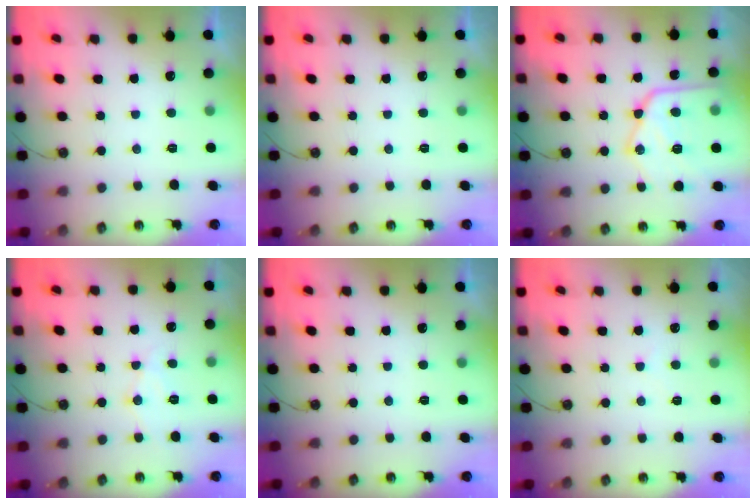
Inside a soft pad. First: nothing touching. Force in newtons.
{"total": 0.0}
{"total": 18.3, "press": 18.3, "slide": 1.3}
{"total": 7.3, "press": 7.3, "slide": 0.6}
{"total": 0.0}
{"total": 3.9, "press": 3.9, "slide": 0.5}